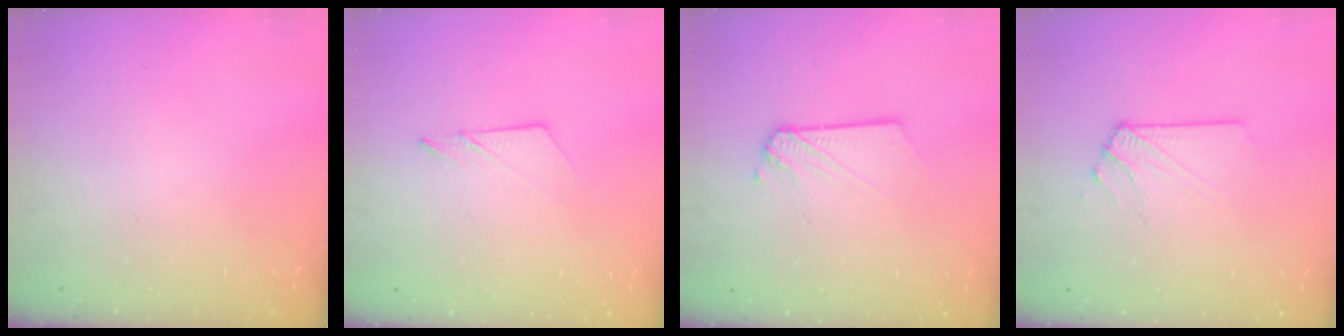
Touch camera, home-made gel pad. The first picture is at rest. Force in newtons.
{"total": 4.5, "press": 4.5, "slide": 0.1}
{"total": 2.5, "press": 2.5, "slide": 0.1}
{"total": 2.9, "press": 2.8, "slide": 0.5}